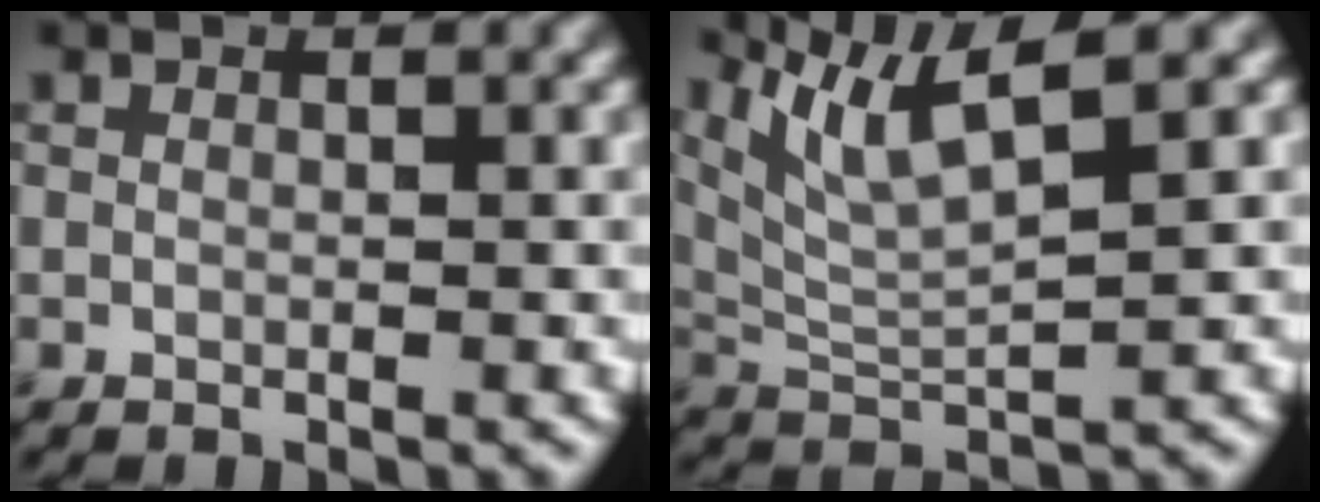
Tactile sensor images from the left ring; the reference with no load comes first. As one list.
[{"total": 5.8, "force": [3.8, 1.1, 4.3], "torque": [-0.086, 0.006, 0.079]}]